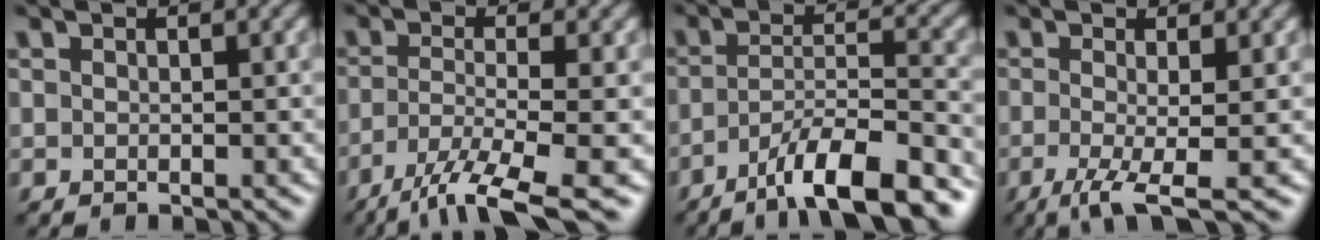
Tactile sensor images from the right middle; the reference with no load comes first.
{"total": 7.0, "force": [-4.7, 1.2, 5.1], "torque": [-0.091, -0.013, -0.092]}
{"total": 9.3, "force": [-6.4, 2.1, 6.4], "torque": [-0.097, 0.005, -0.108]}
{"total": 3.9, "force": [-1.5, 0.5, 3.6], "torque": [-0.077, -0.010, -0.031]}